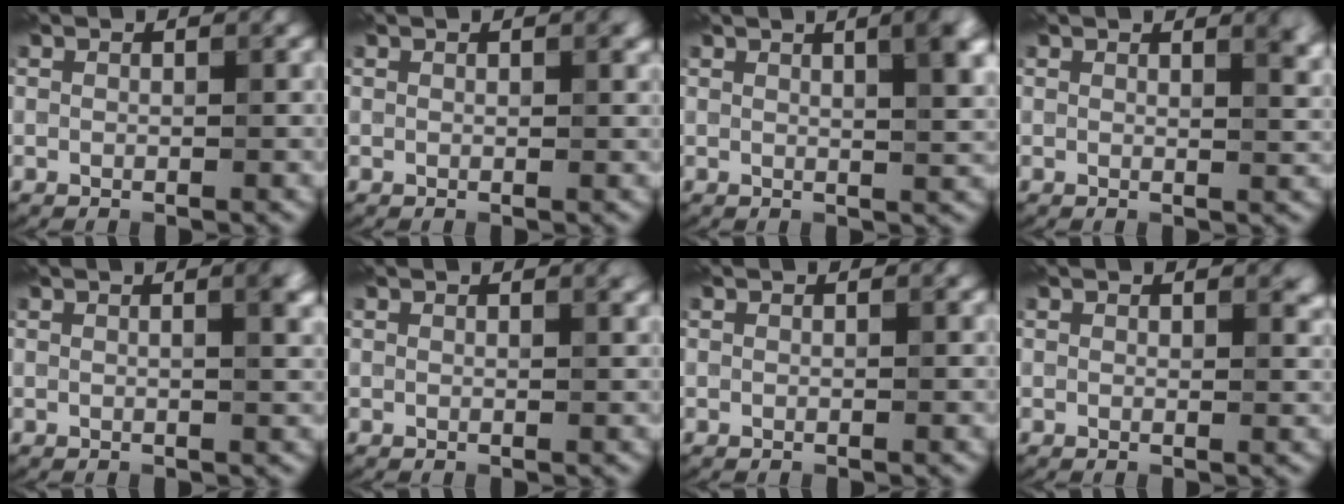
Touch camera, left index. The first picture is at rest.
{"total": 0.9, "force": [0.4, 0.2, 0.7], "torque": [-0.008, 0.000, 0.007]}
{"total": 5.5, "force": [2.2, 1.8, 4.7], "torque": [-0.034, 0.016, 0.017]}
{"total": 2.9, "force": [1.7, 1.0, 2.2], "torque": [-0.009, 0.003, 0.021]}
{"total": 3.7, "force": [1.1, 1.5, 3.2], "torque": [-0.017, 0.016, 0.001]}
{"total": 1.4, "force": [0.9, 0.5, 1.0], "torque": [-0.004, 0.003, 0.009]}
{"total": 0.0}
{"total": 1.1, "force": [0.7, 0.5, 0.7], "torque": [-0.004, -0.002, 0.012]}